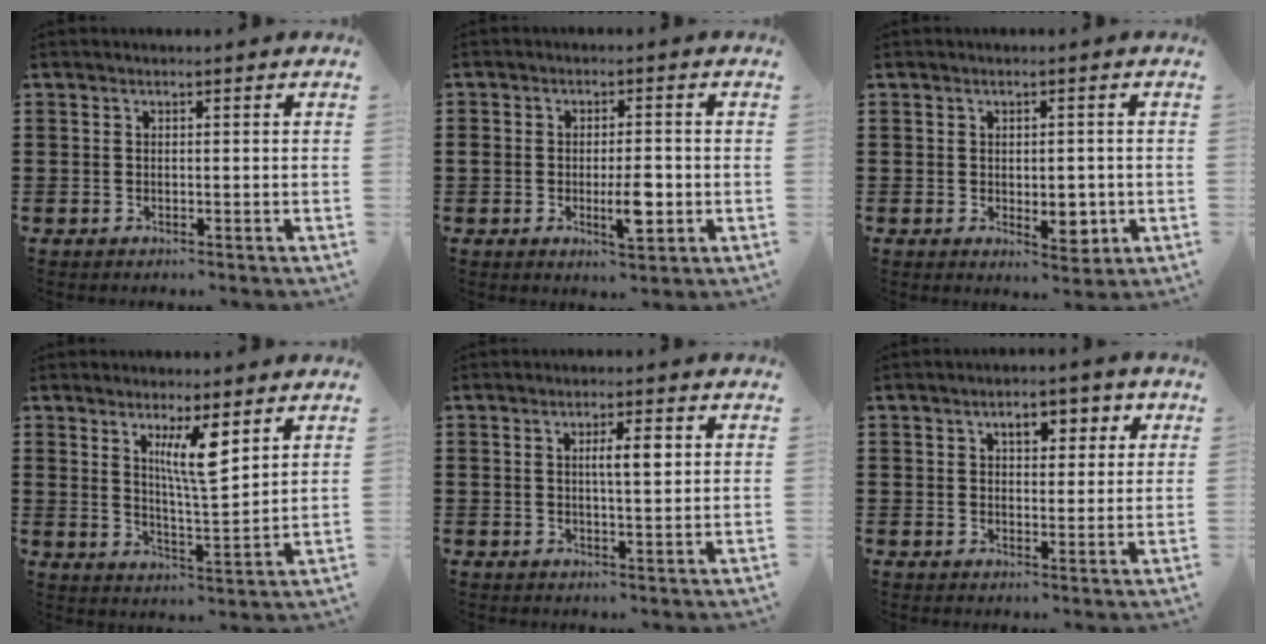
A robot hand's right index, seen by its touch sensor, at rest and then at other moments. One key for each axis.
{"total": 5.6, "fx": -1.2, "fy": 2.2, "fz": 5.0, "tx": -0.090, "ty": 0.004, "tz": -0.020}
{"total": 4.0, "fx": -0.9, "fy": 2.3, "fz": 3.1, "tx": -0.039, "ty": -0.002, "tz": -0.017}
{"total": 7.0, "fx": 3.7, "fy": 1.3, "fz": 5.8, "tx": -0.108, "ty": -0.010, "tz": 0.058}
{"total": 3.8, "fx": 0.8, "fy": 0.8, "fz": 3.6, "tx": -0.063, "ty": 0.004, "tz": 0.008}
{"total": 4.2, "fx": 1.8, "fy": 2.4, "fz": 3.0, "tx": -0.038, "ty": -0.001, "tz": 0.019}